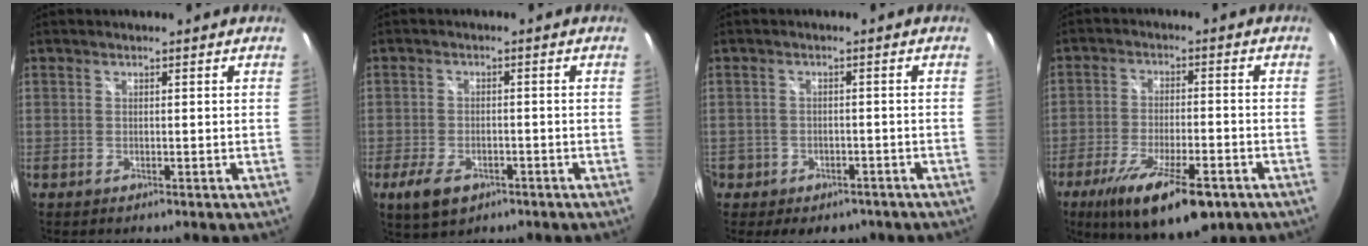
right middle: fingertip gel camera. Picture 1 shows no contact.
{"total": 6.9, "force": [-3.9, 3.9, 4.2], "torque": [-0.102, -0.014, -0.064]}
{"total": 6.3, "force": [-3.4, 5.0, 1.9], "torque": [-0.053, 0.005, -0.036]}
{"total": 16.0, "force": [-9.8, 5.0, 11.6], "torque": [-0.219, -0.040, -0.156]}